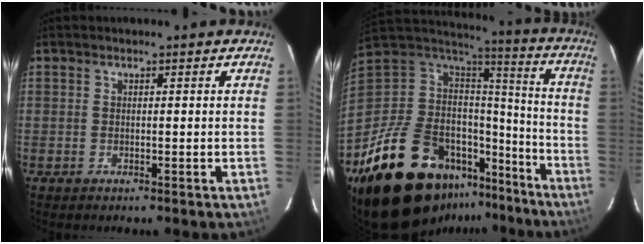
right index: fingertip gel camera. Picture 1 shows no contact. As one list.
[{"total": 24.5, "force": [-17.4, 11.9, 12.6], "torque": [-0.239, 0.014, -0.268]}]